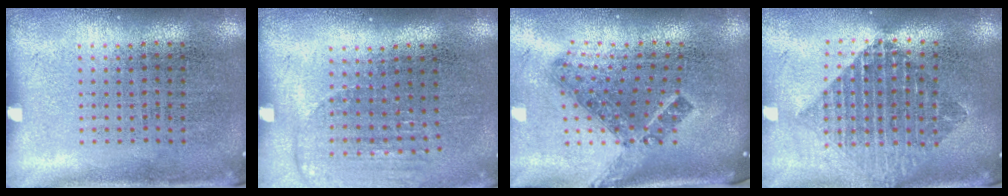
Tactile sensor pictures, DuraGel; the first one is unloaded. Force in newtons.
{"total": 1.1, "press": 1.1, "slide": 0.4}
{"total": 1.6, "press": 1.1, "slide": 1.1}
{"total": 2.1, "press": 1.7, "slide": 1.3}